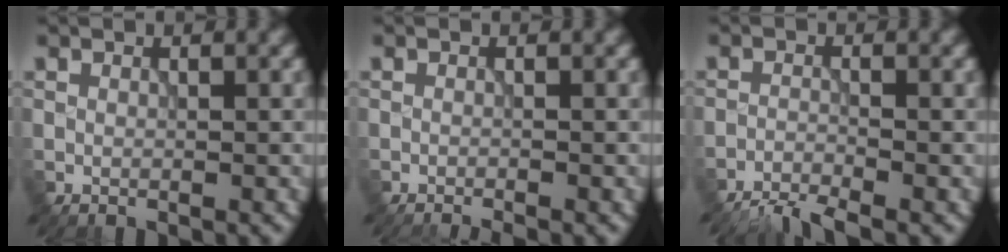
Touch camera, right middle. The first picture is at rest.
{"total": 1.7, "force": [-1.5, 0.2, 0.8], "torque": [-0.008, -0.001, -0.028]}
{"total": 3.4, "force": [-3.0, 0.3, 1.5], "torque": [-0.027, -0.003, -0.065]}